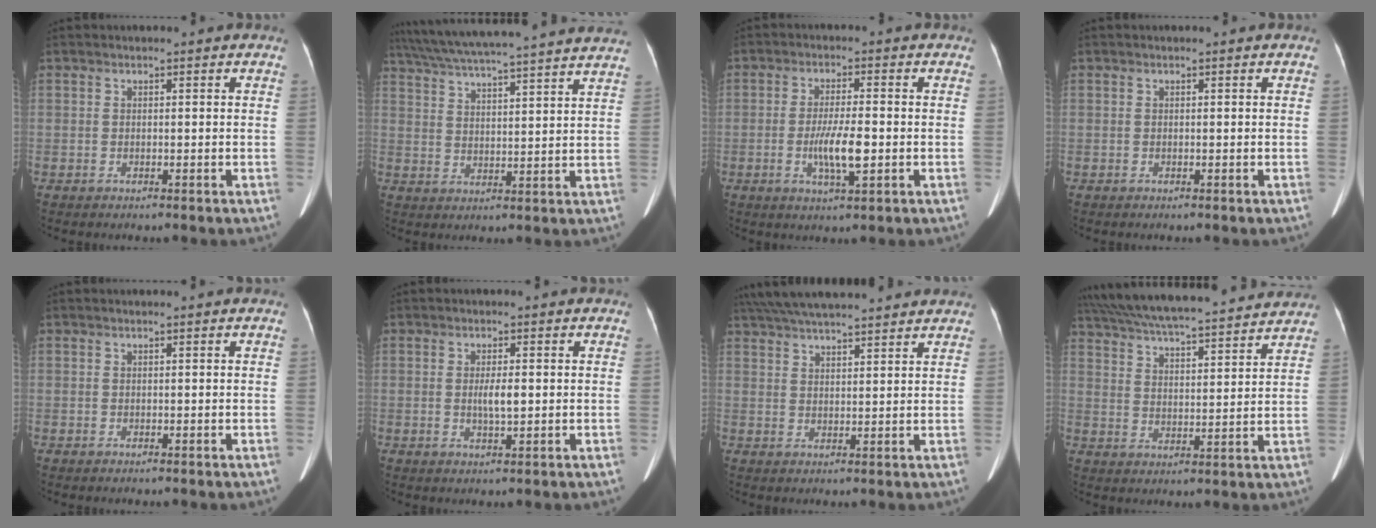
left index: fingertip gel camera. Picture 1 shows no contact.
{"total": 26.0, "force": [23.4, 0.5, 11.3], "torque": [-0.196, 0.009, 0.318]}
{"total": 6.0, "force": [-1.4, 0.8, 5.8], "torque": [-0.111, -0.011, -0.027]}
{"total": 0.0}
{"total": 0.6, "force": [0.5, 0.0, 0.2], "torque": [0.000, 0.010, 0.008]}
{"total": 2.6, "force": [0.0, 0.4, 2.5], "torque": [-0.047, -0.004, -0.001]}
{"total": 16.4, "force": [14.6, 2.4, 7.0], "torque": [-0.127, 0.053, 0.218]}
{"total": 24.5, "force": [22.1, 3.1, 10.0], "torque": [-0.181, 0.023, 0.310]}